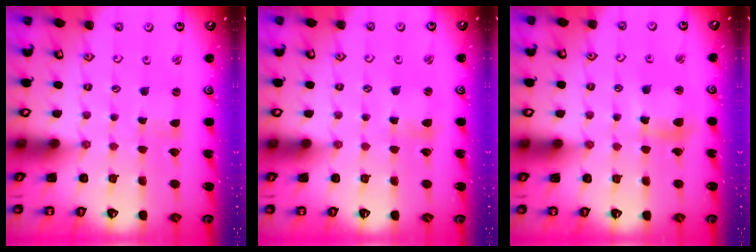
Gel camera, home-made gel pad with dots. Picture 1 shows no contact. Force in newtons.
{"total": 2.2, "press": 2.2, "slide": 0.3}
{"total": 9.7, "press": 9.6, "slide": 1.4}